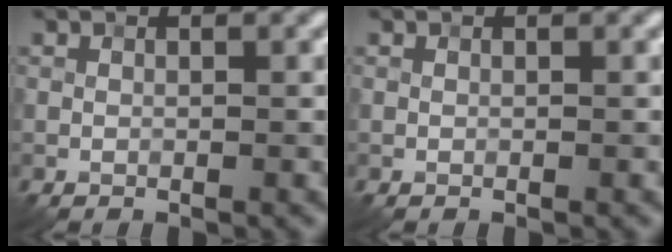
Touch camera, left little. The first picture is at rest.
{"total": 0.0}